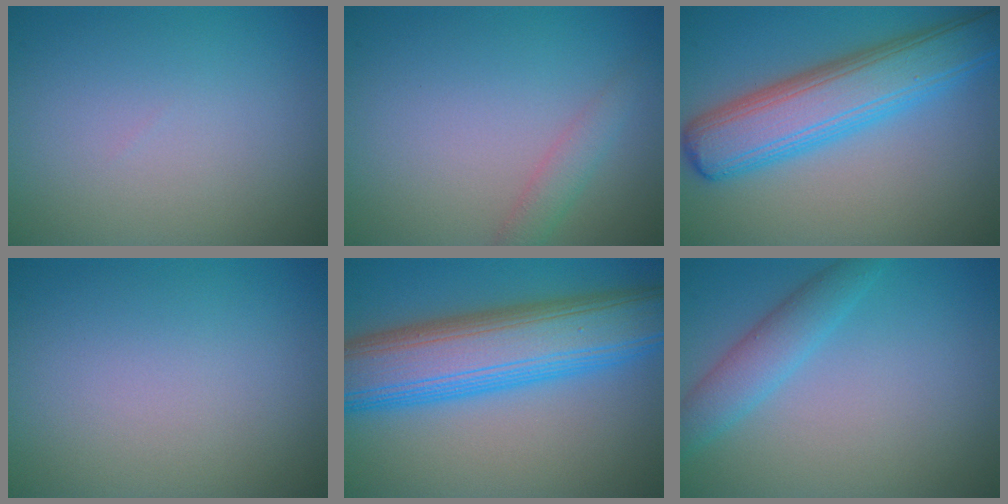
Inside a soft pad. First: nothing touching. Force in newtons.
{"total": 1.7, "press": 1.7, "slide": 0.0}
{"total": 8.0, "press": 8.0, "slide": 0.2}
{"total": 0.0}
{"total": 11.2, "press": 11.2, "slide": 0.4}
{"total": 3.0, "press": 3.0, "slide": 0.1}